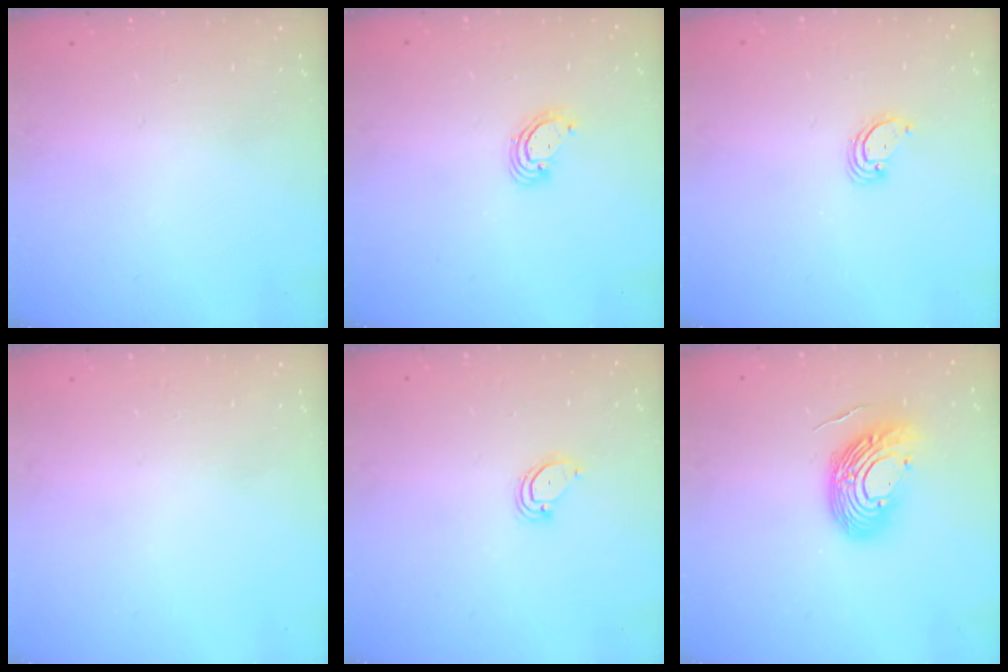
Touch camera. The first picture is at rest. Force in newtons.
{"total": 3.5, "press": 3.5, "slide": 0.2}
{"total": 2.9, "press": 2.9, "slide": 0.3}
{"total": 0.0}
{"total": 3.6, "press": 3.5, "slide": 0.3}
{"total": 13.6, "press": 13.4, "slide": 2.2}